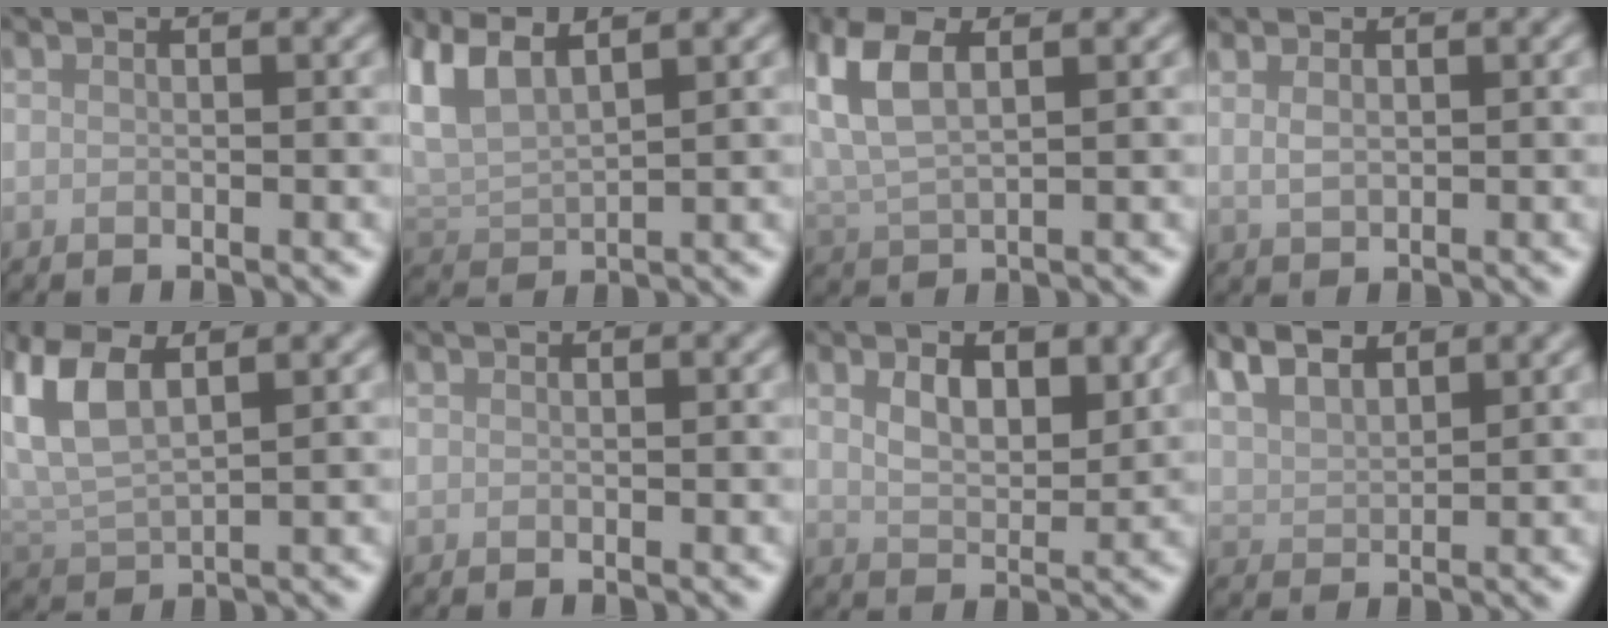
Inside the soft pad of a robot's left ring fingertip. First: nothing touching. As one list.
[{"total": 4.3, "force": [2.7, 1.5, 3.0], "torque": [-0.077, 0.014, 0.054]}, {"total": 6.0, "force": [2.1, 2.8, 4.8], "torque": [-0.122, 0.012, 0.040]}, {"total": 1.5, "force": [0.7, 0.9, 1.1], "torque": [-0.025, -0.001, 0.019]}, {"total": 5.6, "force": [2.5, 2.4, 4.4], "torque": [-0.108, 0.011, 0.050]}, {"total": 0.0}, {"total": 4.4, "force": [1.8, 2.3, 3.2], "torque": [-0.060, -0.003, 0.034]}, {"total": 5.0, "force": [3.8, 2.0, 2.7], "torque": [-0.056, 0.016, 0.056]}]